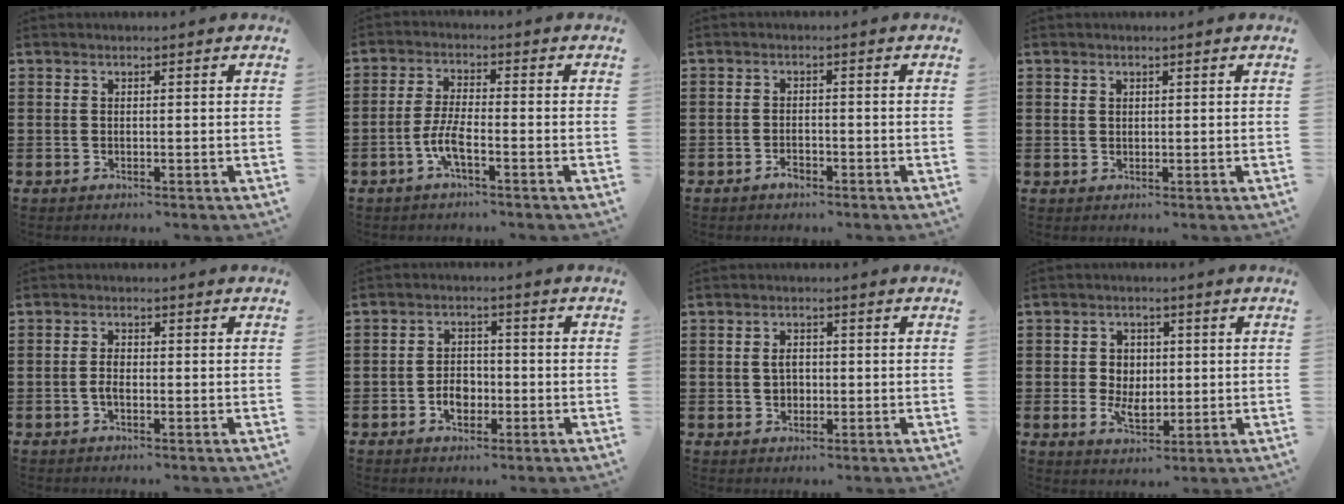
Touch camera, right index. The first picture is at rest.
{"total": 4.9, "force": [-2.3, 0.8, 4.2], "torque": [-0.108, -0.013, -0.049]}
{"total": 1.7, "force": [-1.3, 0.7, 0.9], "torque": [-0.020, -0.003, -0.025]}
{"total": 0.9, "force": [0.4, 0.7, 0.2], "torque": [-0.005, 0.003, 0.009]}
{"total": 2.0, "force": [-0.7, 0.7, 1.7], "torque": [-0.042, -0.004, -0.013]}
{"total": 3.9, "force": [-1.3, 2.7, 2.5], "torque": [-0.042, -0.002, -0.025]}
{"total": 2.4, "force": [0.0, 1.7, 1.7], "torque": [-0.037, 0.004, -0.001]}
{"total": 4.7, "force": [-0.4, 3.6, 2.9], "torque": [-0.064, 0.012, -0.009]}